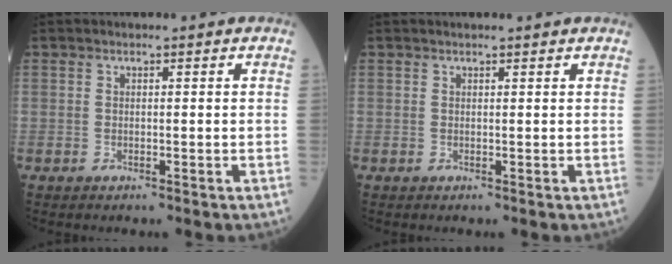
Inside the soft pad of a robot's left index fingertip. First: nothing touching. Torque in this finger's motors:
{"motor_torque": [0.20, -0.08, -0.03, 0.02]}